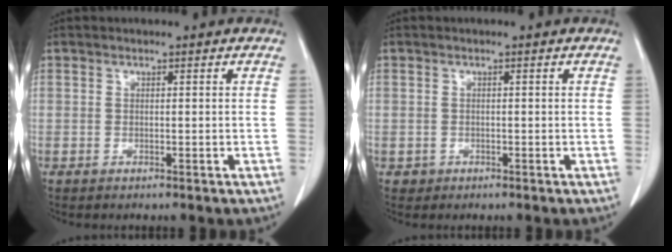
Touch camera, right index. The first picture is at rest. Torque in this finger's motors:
{"motor_torque": [-0.22, 0.02, -0.54, -0.12]}